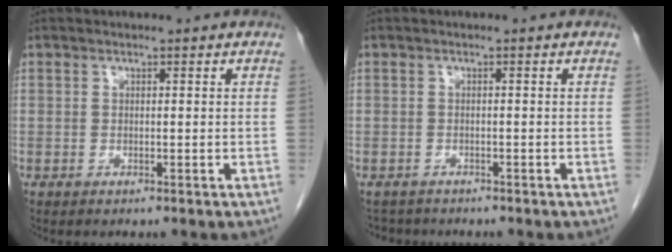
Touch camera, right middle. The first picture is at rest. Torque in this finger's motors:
{"motor_torque": [-0.53, -0.30, -0.06, -0.02]}